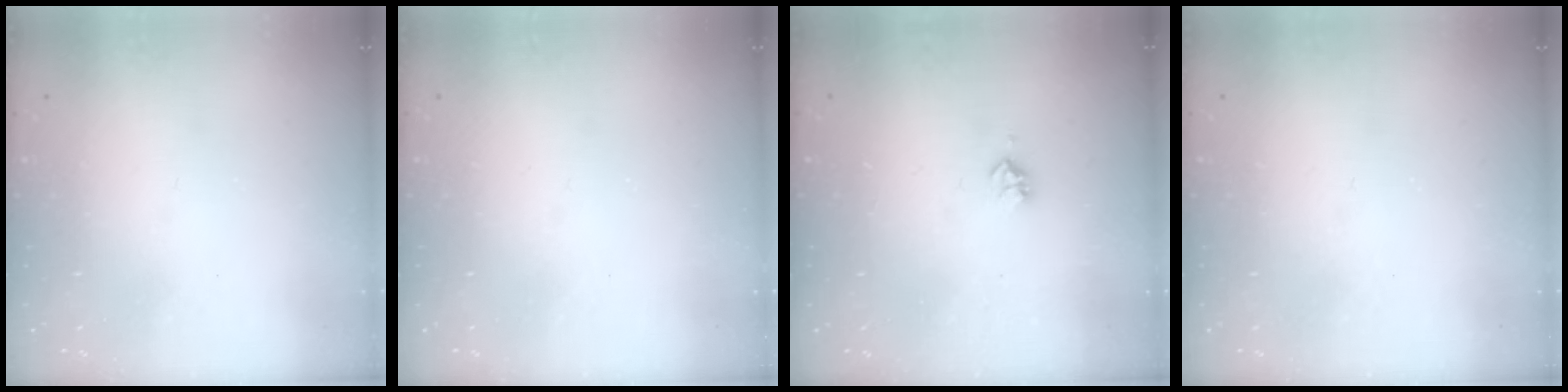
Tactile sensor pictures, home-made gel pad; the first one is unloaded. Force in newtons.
{"total": 0.0}
{"total": 3.1, "press": 3.1, "slide": 0.4}
{"total": 0.0}